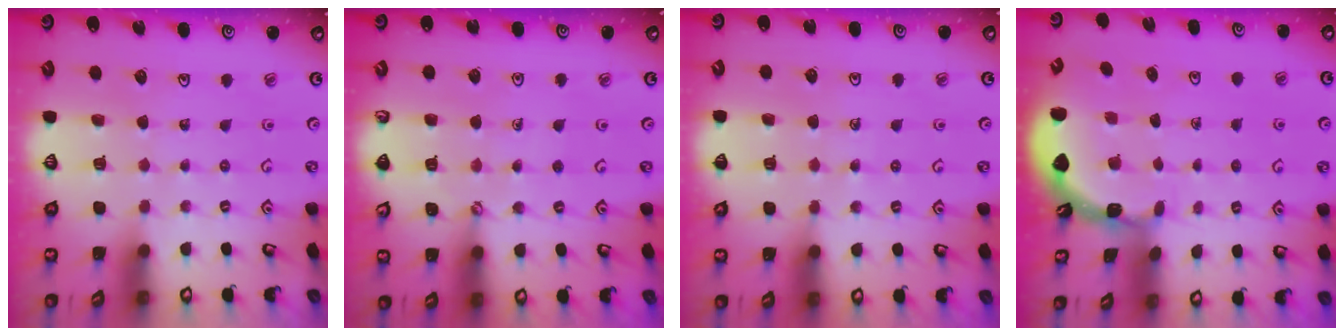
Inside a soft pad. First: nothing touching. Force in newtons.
{"total": 1.4, "press": 1.3, "slide": 0.3}
{"total": 4.0, "press": 4.0, "slide": 0.6}
{"total": 1.8, "press": 1.8, "slide": 0.1}